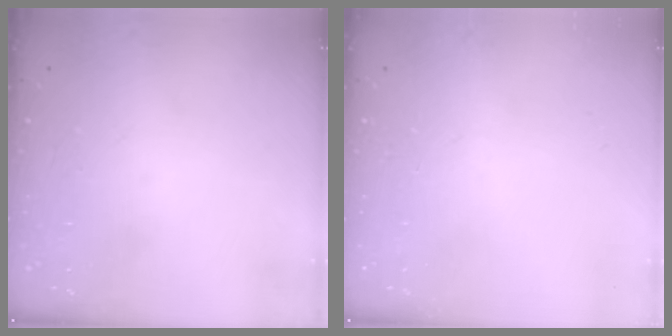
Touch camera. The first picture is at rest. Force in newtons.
{"total": 0.0}